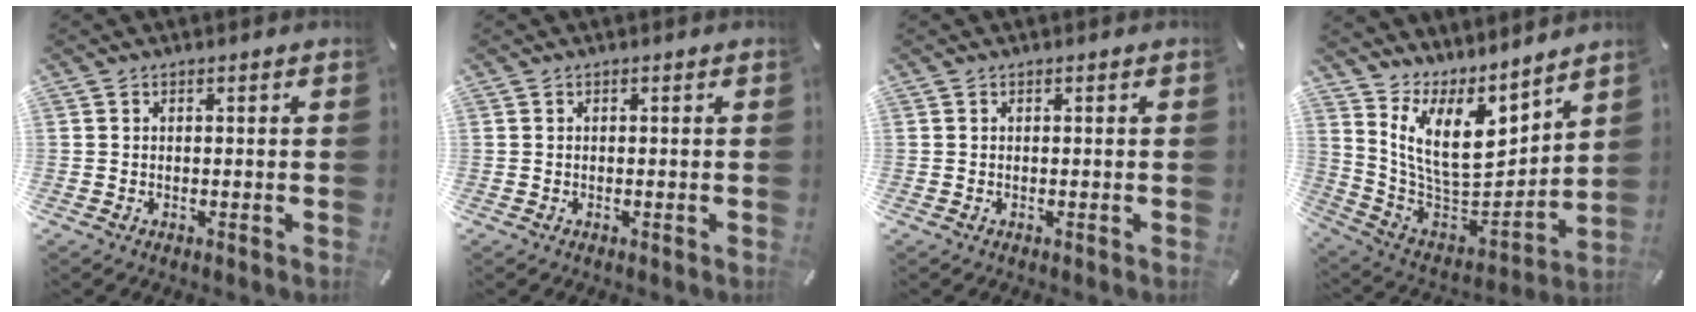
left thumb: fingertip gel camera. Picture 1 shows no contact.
{"total": 0.0}
{"total": 0.0}
{"total": 16.0, "force": [8.0, 9.1, 10.5], "torque": [-0.210, -0.081, 0.149]}